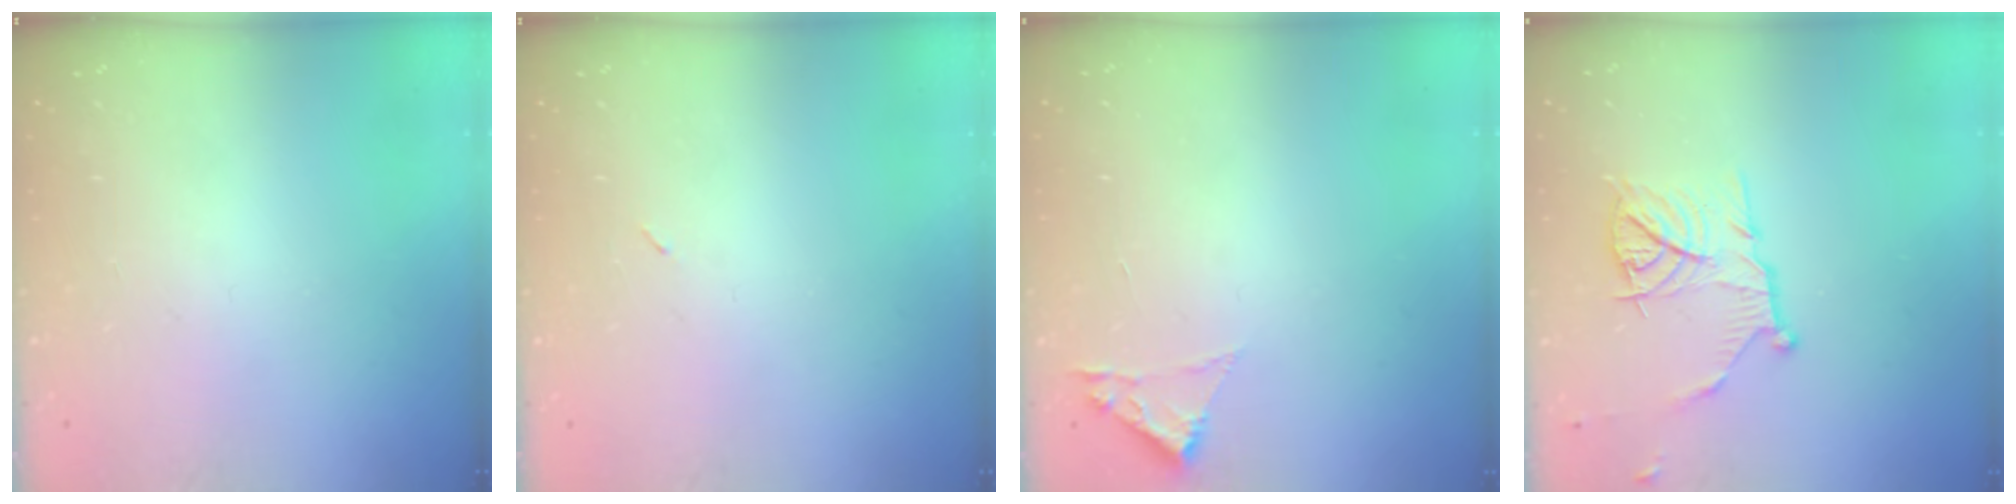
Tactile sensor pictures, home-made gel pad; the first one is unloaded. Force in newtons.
{"total": 2.2, "press": 2.1, "slide": 0.9}
{"total": 1.8, "press": 1.8, "slide": 0.2}
{"total": 11.2, "press": 11.2, "slide": 0.8}